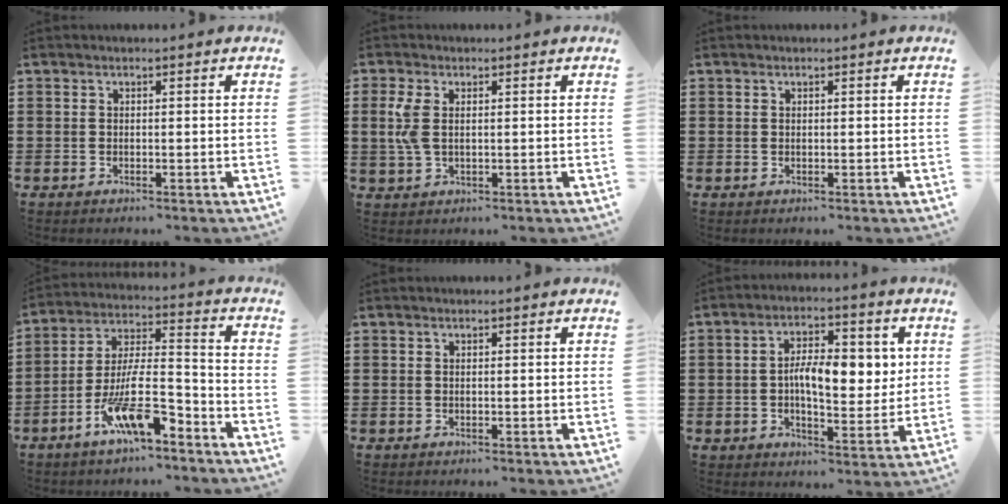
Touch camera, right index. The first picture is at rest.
{"total": 4.4, "force": [0.5, 2.2, 3.7], "torque": [-0.100, 0.000, 0.002]}
{"total": 0.0}
{"total": 12.2, "force": [-7.6, 3.0, 9.0], "torque": [-0.179, 0.011, -0.143]}
{"total": 0.0}
{"total": 8.5, "force": [1.0, 4.3, 7.3], "torque": [-0.109, 0.002, 0.010]}